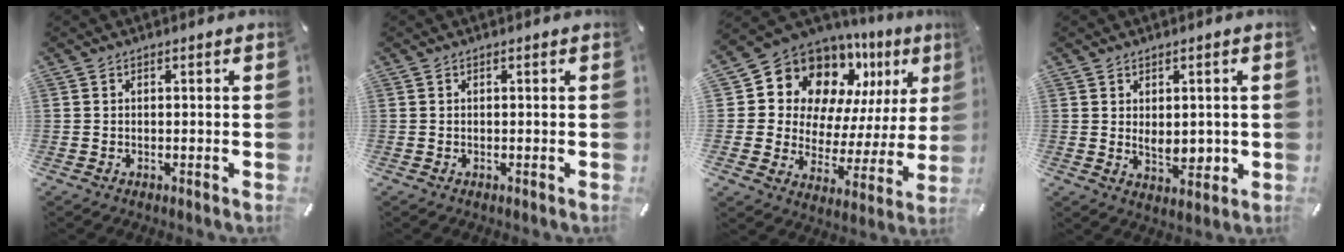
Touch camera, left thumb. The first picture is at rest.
{"total": 0.0}
{"total": 13.3, "force": [9.5, 8.7, 3.1], "torque": [-0.055, -0.097, 0.171]}
{"total": 5.2, "force": [0.5, 3.6, 3.7], "torque": [-0.035, -0.006, 0.009]}